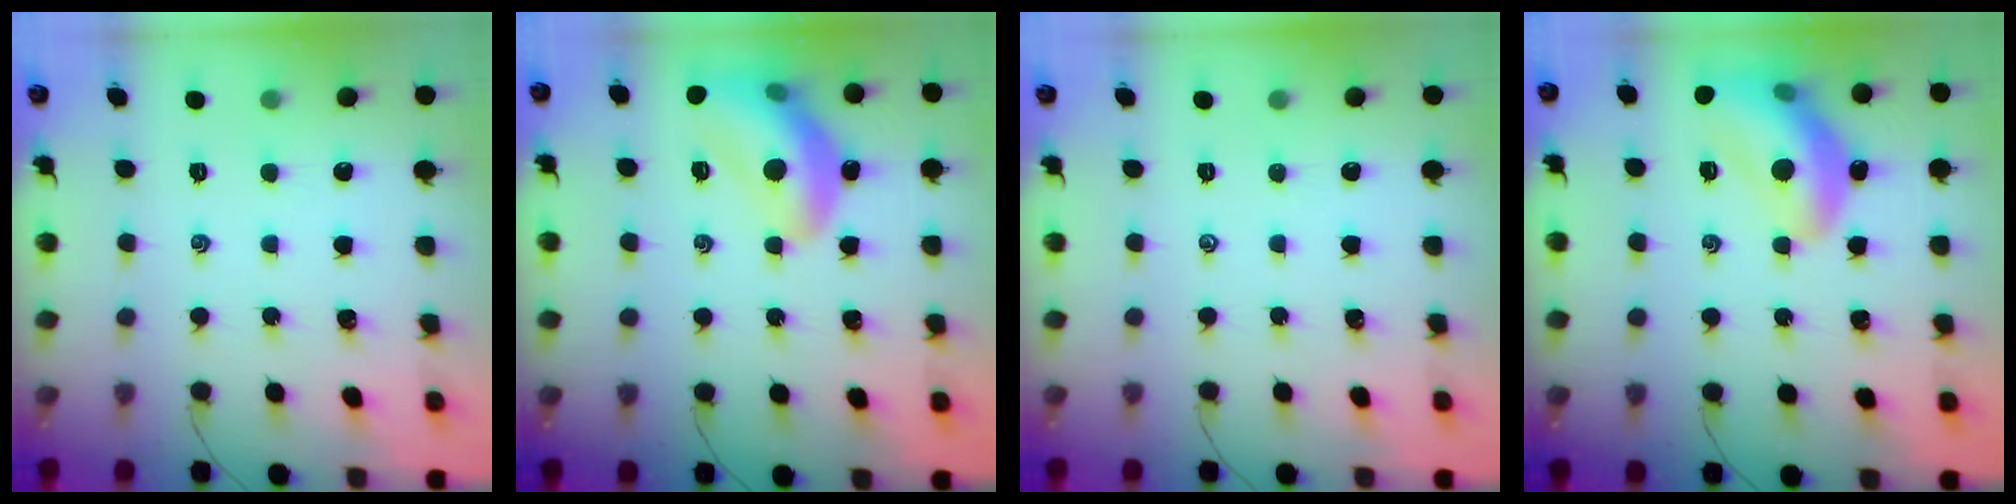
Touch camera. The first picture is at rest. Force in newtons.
{"total": 15.0, "press": 14.9, "slide": 1.8}
{"total": 0.0}
{"total": 15.0, "press": 14.9, "slide": 1.8}